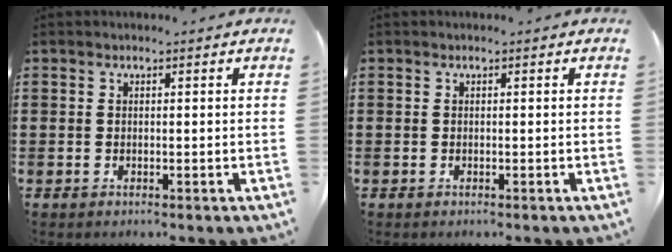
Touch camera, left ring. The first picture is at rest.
{"total": 0.0}